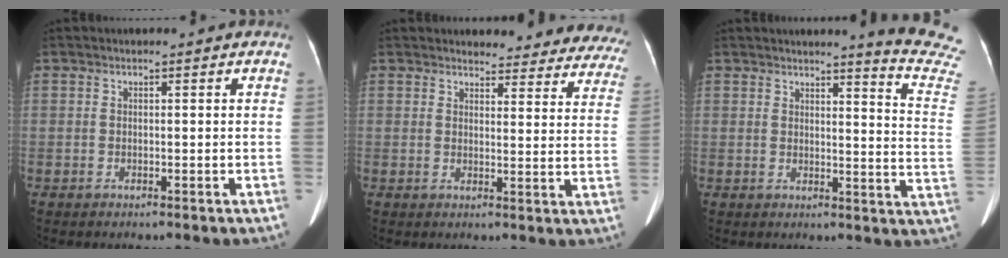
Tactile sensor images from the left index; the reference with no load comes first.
{"total": 18.6, "force": [17.8, 4.5, 3.4], "torque": [0.000, -0.069, 0.171]}
{"total": 12.6, "force": [12.0, -2.0, 3.3], "torque": [-0.033, -0.125, 0.111]}